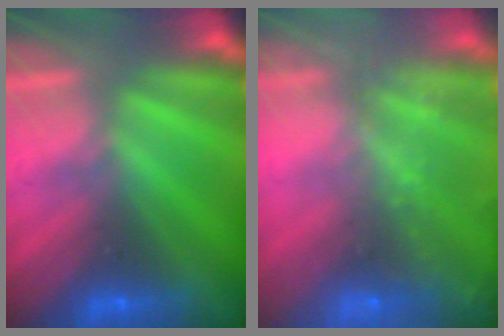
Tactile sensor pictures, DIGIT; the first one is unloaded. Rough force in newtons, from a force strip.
{"total": 8.2}